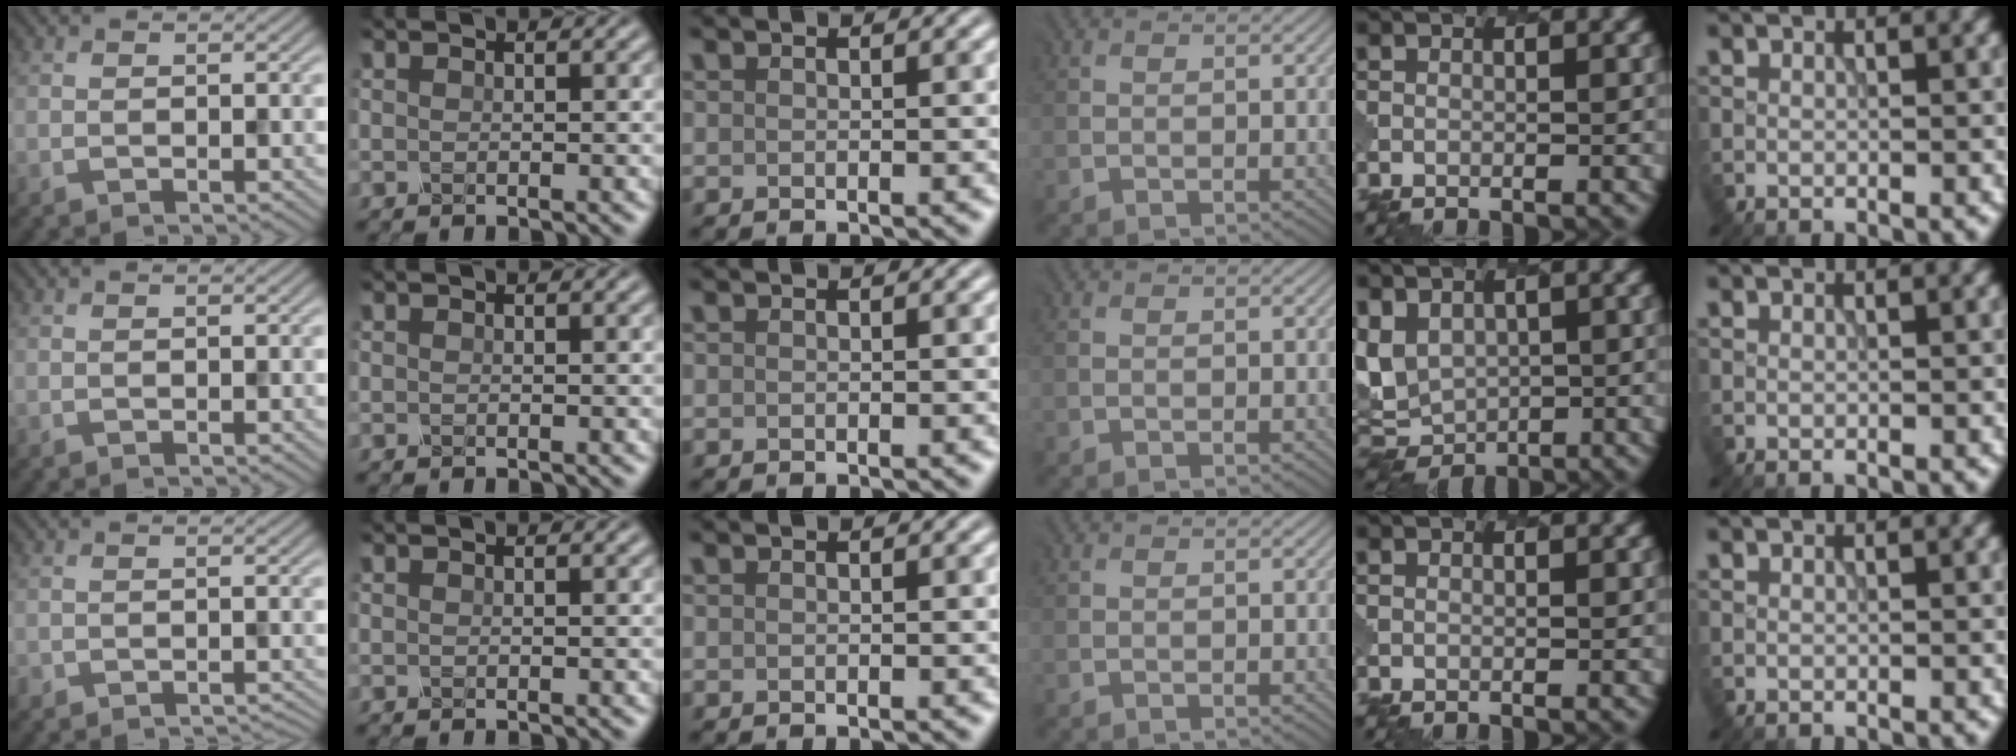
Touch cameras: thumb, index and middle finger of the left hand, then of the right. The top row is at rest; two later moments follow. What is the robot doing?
{"motion": "dispense", "object": "pipette"}